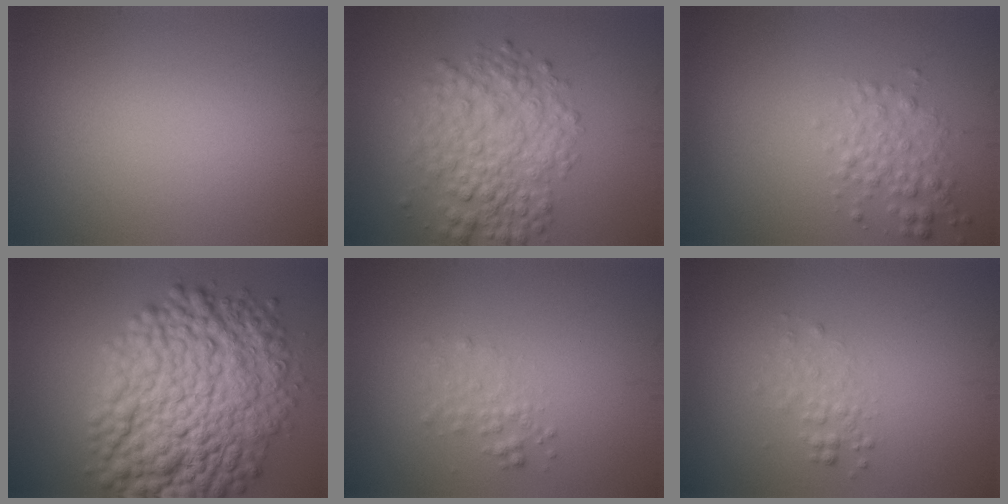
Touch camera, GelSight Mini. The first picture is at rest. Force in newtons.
{"total": 5.8, "press": 5.8, "slide": 0.1}
{"total": 2.4, "press": 2.4, "slide": 0.0}
{"total": 13.4, "press": 13.4, "slide": 0.1}
{"total": 1.5, "press": 1.5, "slide": 0.0}
{"total": 1.4, "press": 1.4, "slide": 0.1}